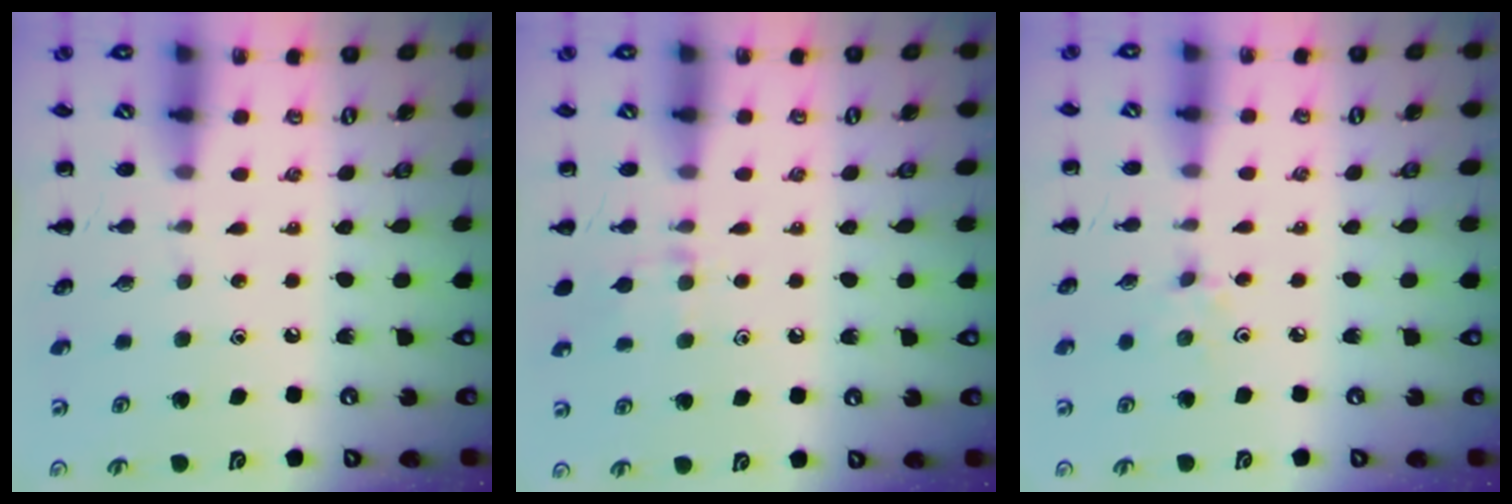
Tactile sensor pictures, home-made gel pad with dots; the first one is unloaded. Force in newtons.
{"total": 8.5, "press": 8.2, "slide": 2.3}
{"total": 1.9, "press": 1.8, "slide": 0.7}